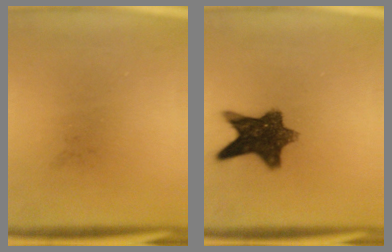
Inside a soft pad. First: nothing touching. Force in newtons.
{"total": 10.2}